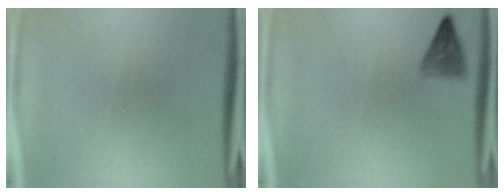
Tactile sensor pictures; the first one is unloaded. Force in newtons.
{"total": 2.0}